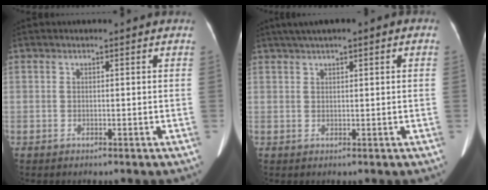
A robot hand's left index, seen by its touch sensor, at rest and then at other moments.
{"total": 4.8, "force": [2.7, 0.8, 3.9], "torque": [-0.069, 0.029, 0.042]}